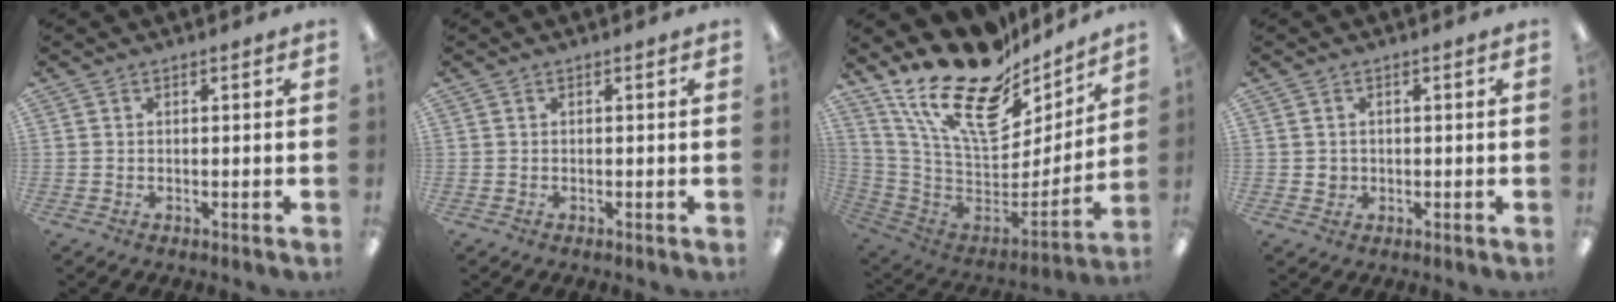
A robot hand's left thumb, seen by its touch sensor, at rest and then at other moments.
{"total": 0.0}
{"total": 23.4, "force": [15.1, 10.5, 14.5], "torque": [-0.250, -0.116, 0.262]}
{"total": 1.7, "force": [0.2, 1.6, 0.5], "torque": [-0.012, 0.004, 0.002]}